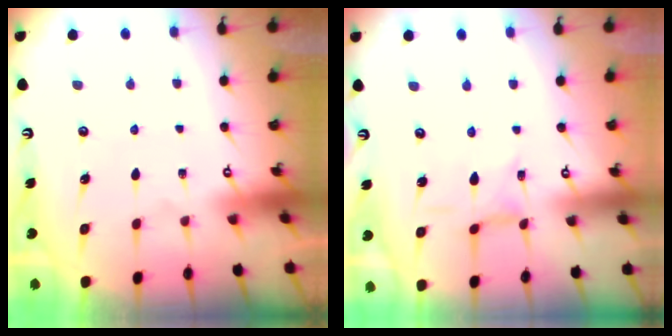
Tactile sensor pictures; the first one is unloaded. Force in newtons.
{"total": 0.6, "press": 0.5, "slide": 0.2}